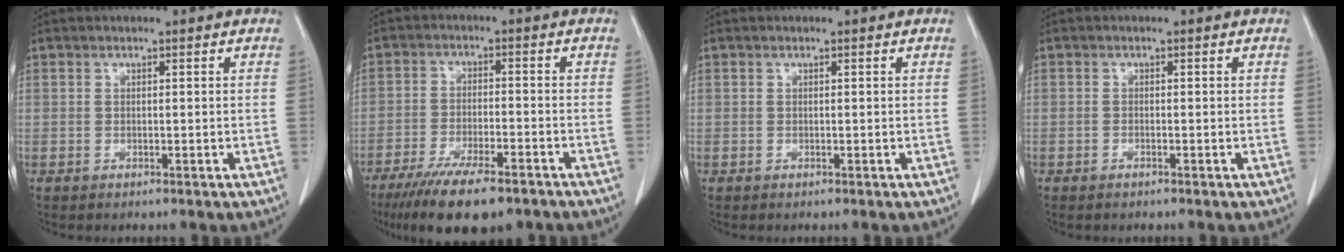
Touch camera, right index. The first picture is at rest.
{"total": 12.3, "force": [-9.0, 2.8, 7.8], "torque": [-0.125, -0.022, -0.144]}
{"total": 0.0}
{"total": 0.0}